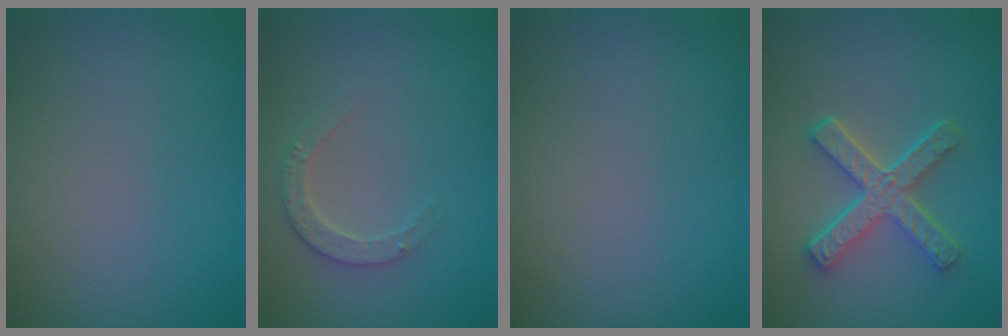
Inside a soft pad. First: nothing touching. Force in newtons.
{"total": 2.1, "press": 2.1, "slide": 0.3}
{"total": 0.0}
{"total": 4.8, "press": 3.7, "slide": 3.0}